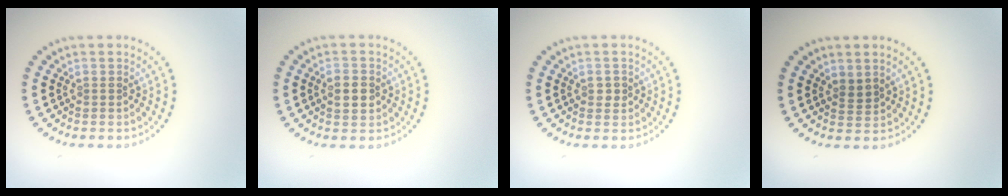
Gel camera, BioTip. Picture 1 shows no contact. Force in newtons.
{"total": 2.6, "press": 2.6, "slide": 0.1}
{"total": 1.0, "press": 1.0, "slide": 0.1}
{"total": 1.4, "press": 1.2, "slide": 0.8}